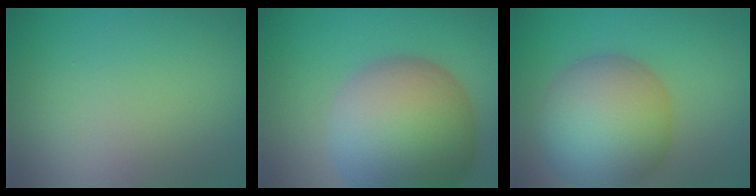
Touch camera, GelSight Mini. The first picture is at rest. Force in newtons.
{"total": 14.9, "press": 14.8, "slide": 0.9}
{"total": 10.6, "press": 10.6, "slide": 0.5}